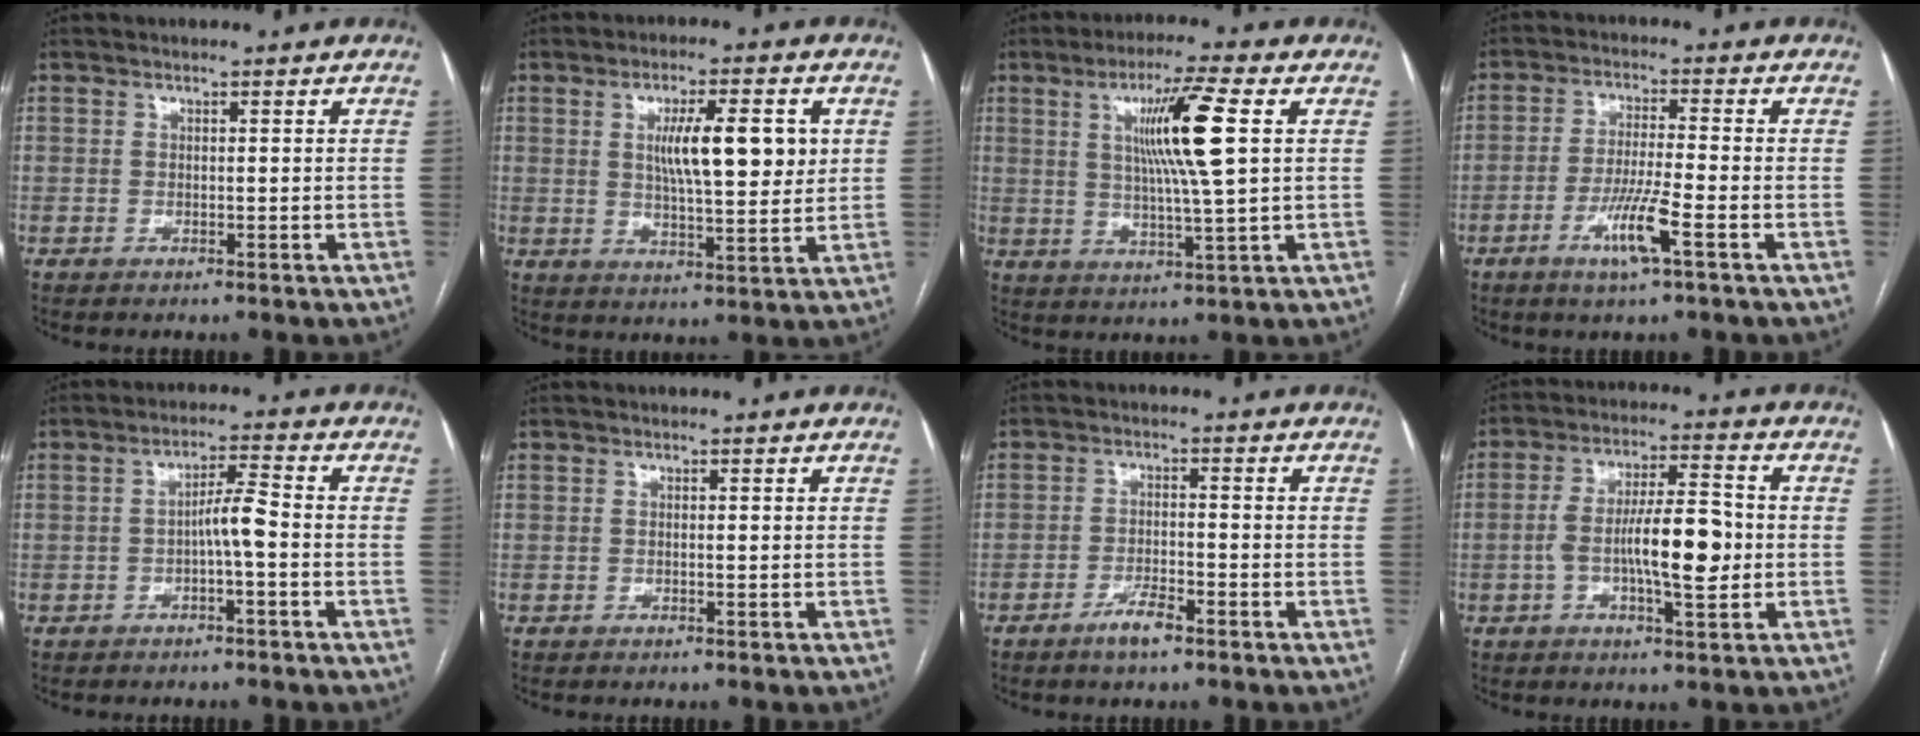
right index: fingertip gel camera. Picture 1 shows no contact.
{"total": 10.4, "force": [2.5, 2.3, 9.8], "torque": [-0.160, 0.002, 0.043]}
{"total": 11.0, "force": [2.9, -0.4, 10.6], "torque": [-0.188, 0.001, 0.049]}
{"total": 7.3, "force": [-3.3, -0.2, 6.4], "torque": [-0.125, -0.010, -0.062]}
{"total": 4.1, "force": [-1.1, 0.2, 3.9], "torque": [-0.063, 0.011, -0.018]}
{"total": 0.0}
{"total": 3.9, "force": [-2.6, 0.7, 2.8], "torque": [-0.052, -0.001, -0.047]}
{"total": 11.0, "force": [-1.5, 2.5, 10.7], "torque": [-0.188, 0.013, -0.025]}